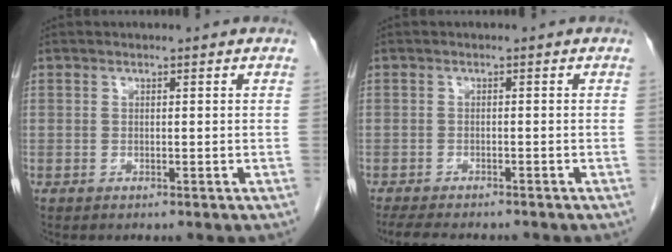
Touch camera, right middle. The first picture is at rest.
{"total": 8.1, "force": [-7.0, 1.8, 3.6], "torque": [-0.055, -0.009, -0.101]}